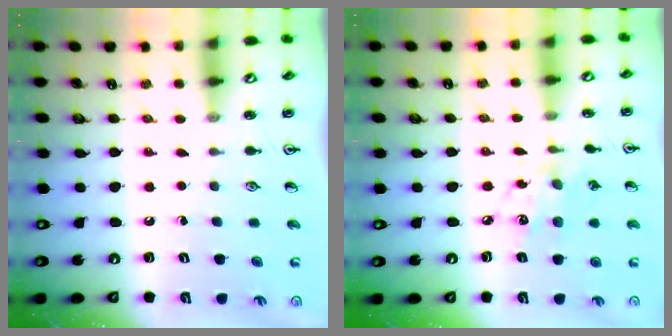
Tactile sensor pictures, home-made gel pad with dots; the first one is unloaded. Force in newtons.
{"total": 7.7, "press": 7.7, "slide": 0.6}